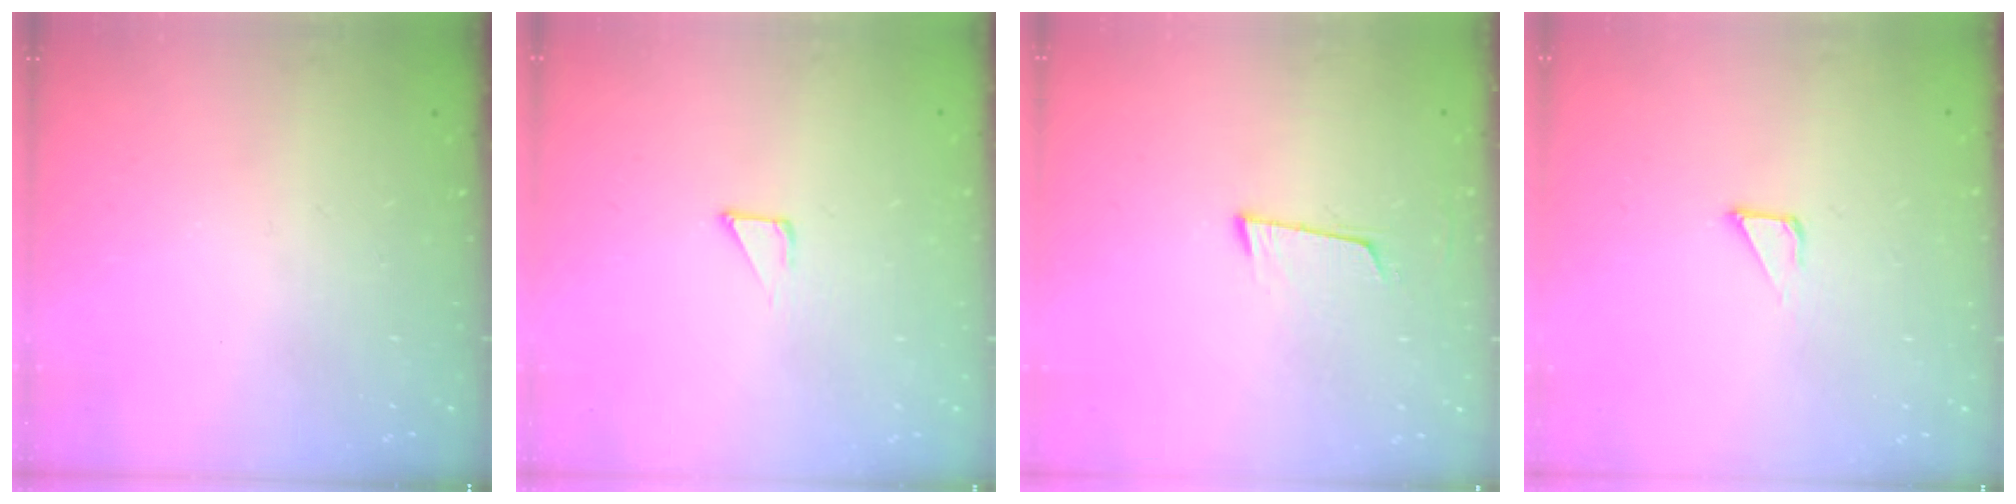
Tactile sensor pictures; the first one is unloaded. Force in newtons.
{"total": 2.1, "press": 2.1, "slide": 0.1}
{"total": 5.8, "press": 5.5, "slide": 1.9}
{"total": 2.8, "press": 2.8, "slide": 0.1}